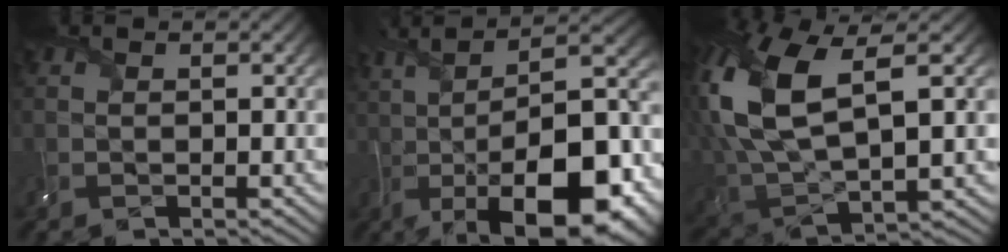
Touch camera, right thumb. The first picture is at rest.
{"total": 18.8, "force": [-2.6, 6.7, 17.3], "torque": [-0.252, -0.004, -0.040]}
{"total": 14.5, "force": [3.3, 6.8, 12.4], "torque": [-0.296, 0.005, 0.067]}